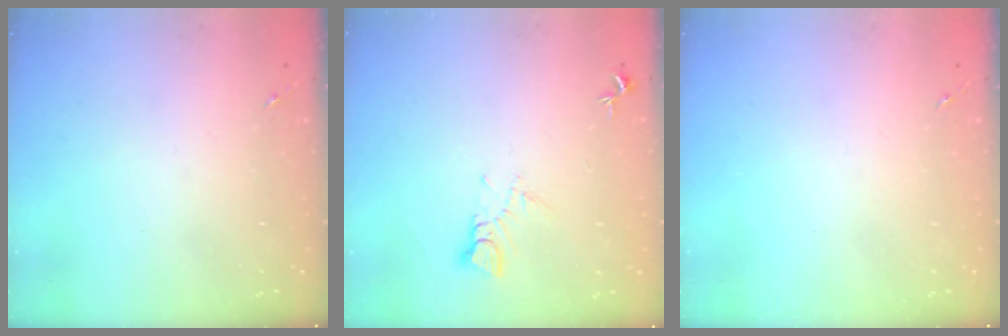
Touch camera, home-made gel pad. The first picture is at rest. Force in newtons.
{"total": 5.2, "press": 5.2, "slide": 0.3}
{"total": 0.0}